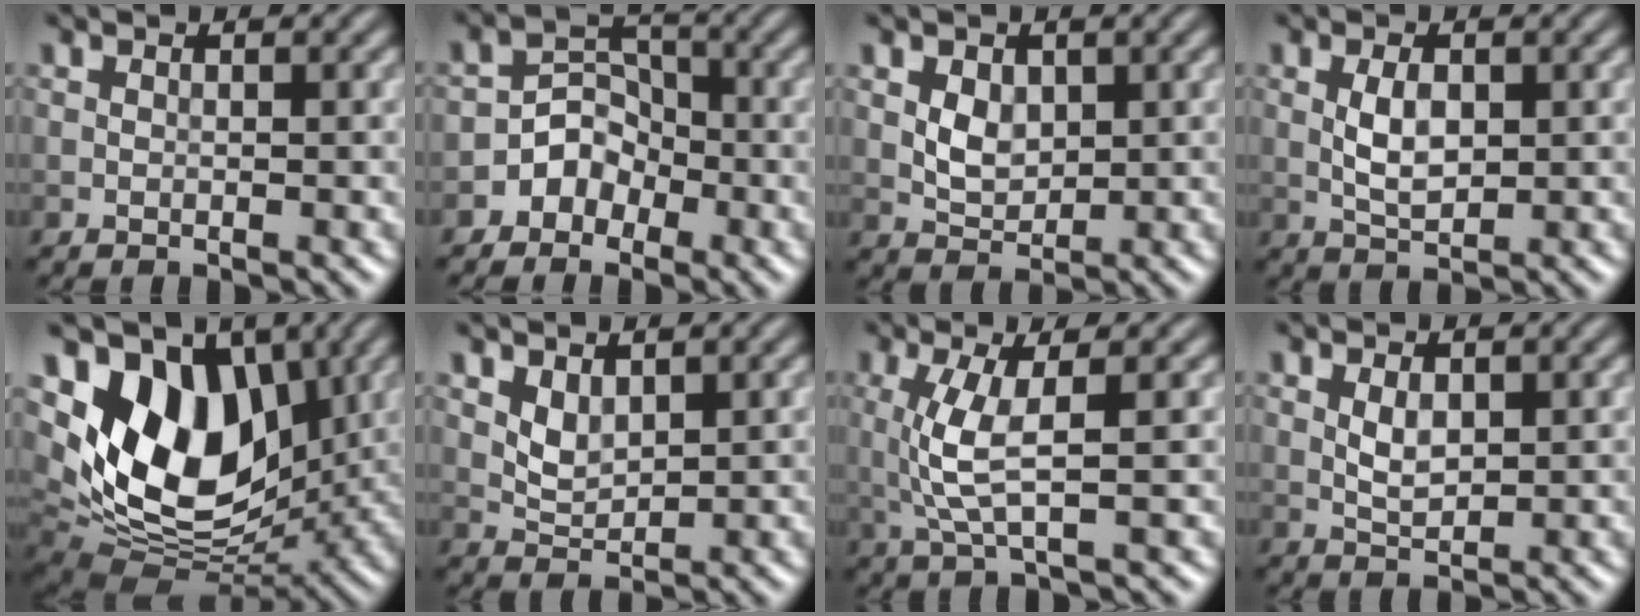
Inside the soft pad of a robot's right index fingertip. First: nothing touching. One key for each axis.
{"total": 3.1, "fx": -1.7, "fy": 2.5, "fz": 0.8, "tx": 0.022, "ty": 0.017, "tz": -0.044}
{"total": 2.5, "fx": 0.6, "fy": 1.8, "fz": 1.6, "tx": -0.030, "ty": -0.003, "tz": 0.013}
{"total": 2.8, "fx": 0.2, "fy": 1.4, "fz": 2.4, "tx": -0.050, "ty": 0.000, "tz": 0.006}
{"total": 11.4, "fx": 3.4, "fy": 7.3, "fz": 8.1, "tx": -0.141, "ty": -0.012, "tz": 0.060}
{"total": 2.0, "fx": 1.0, "fy": 1.2, "fz": 1.2, "tx": -0.028, "ty": -0.005, "tz": 0.025}
{"total": 3.9, "fx": 0.3, "fy": 0.8, "fz": 3.8, "tx": -0.092, "ty": -0.002, "tz": 0.010}
{"total": 1.9, "fx": 0.4, "fy": 1.0, "fz": 1.5, "tx": -0.032, "ty": -0.001, "tz": 0.011}